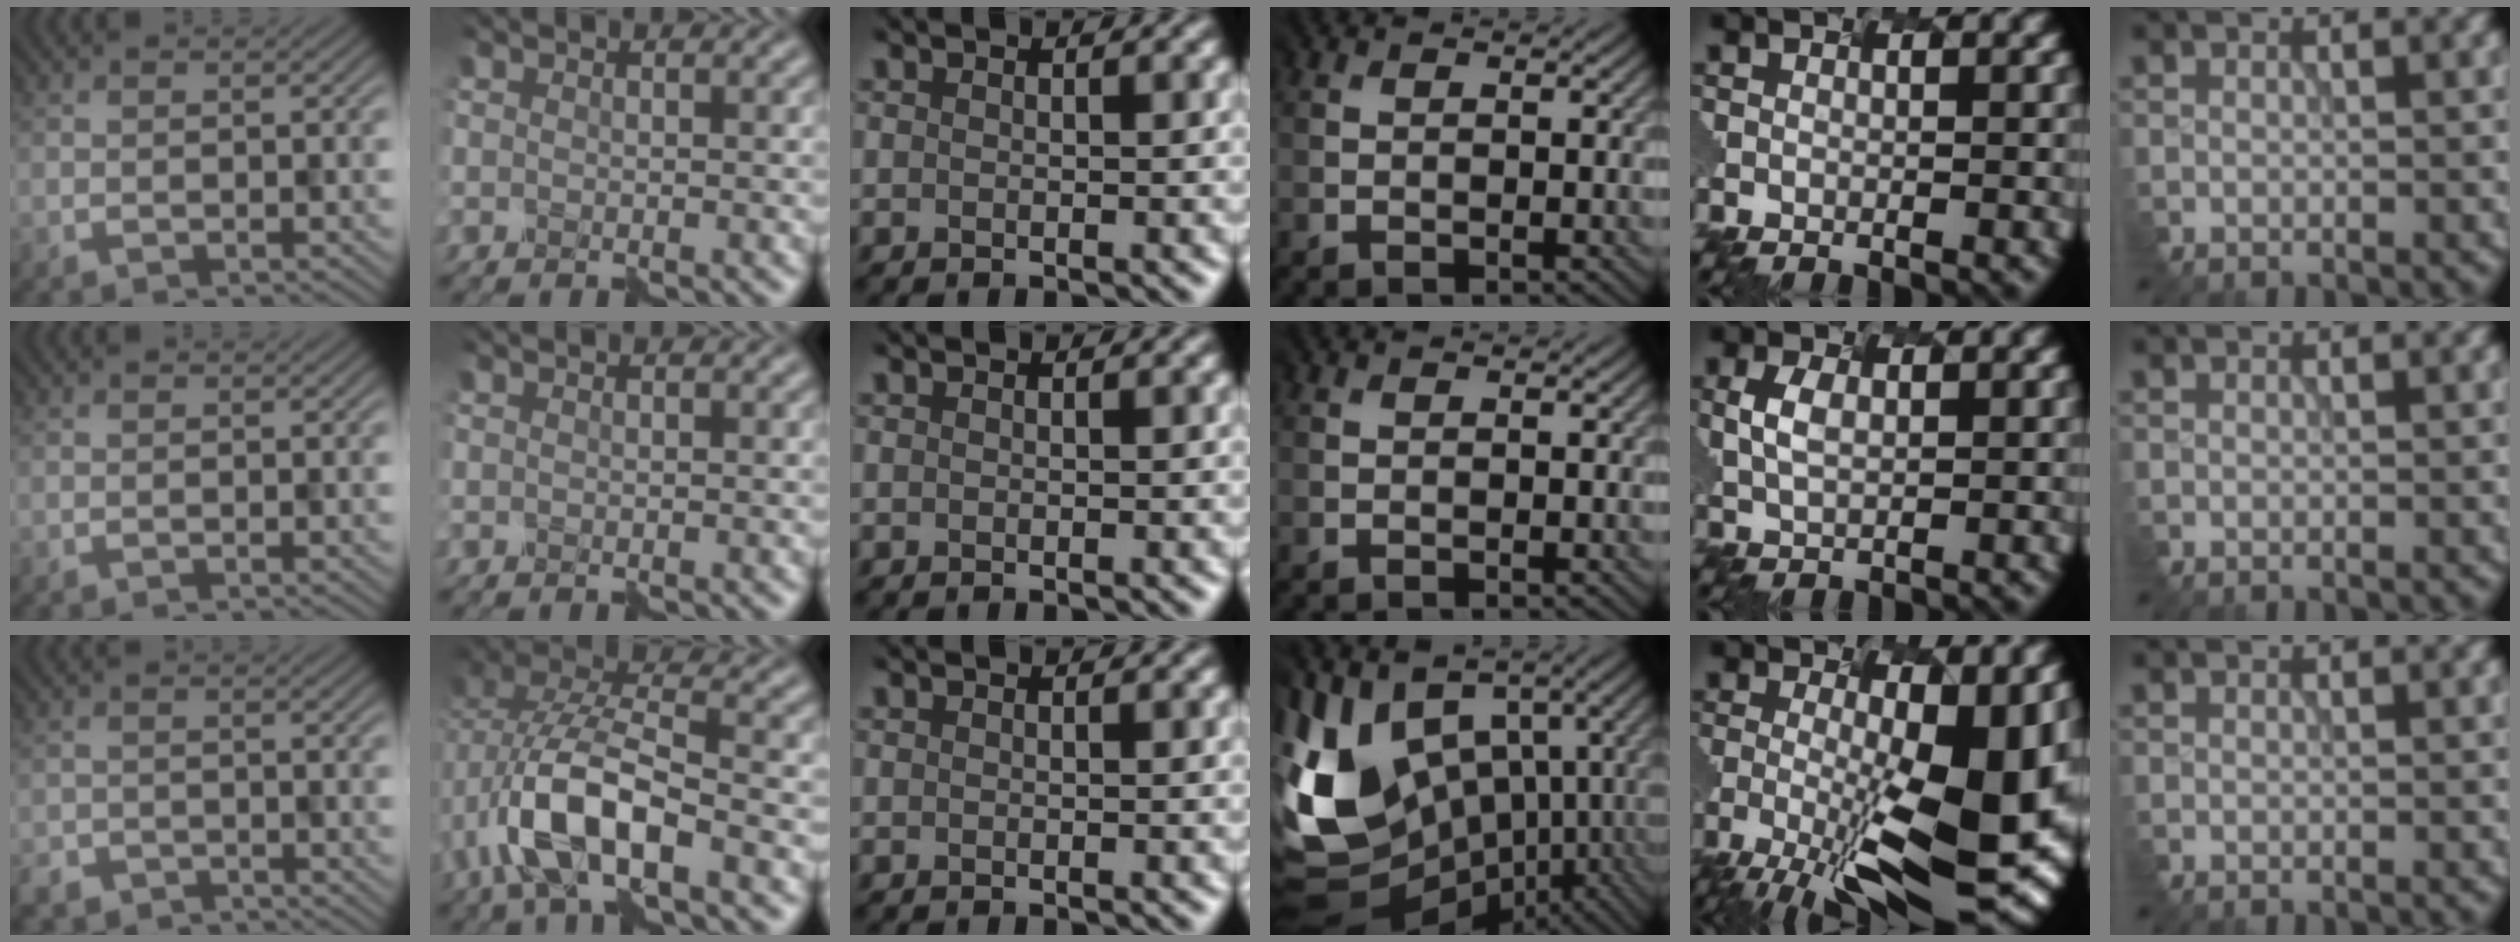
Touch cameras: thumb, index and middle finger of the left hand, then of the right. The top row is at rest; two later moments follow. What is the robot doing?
{"motion": "disassemble", "object": "puzzle pieces"}